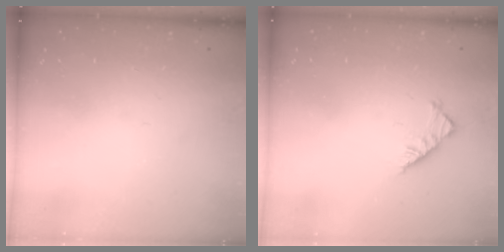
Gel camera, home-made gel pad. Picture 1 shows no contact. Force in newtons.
{"total": 4.7, "press": 4.7, "slide": 0.9}